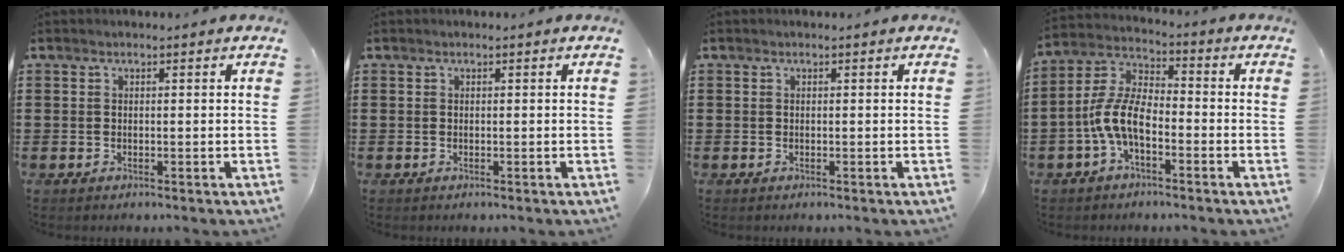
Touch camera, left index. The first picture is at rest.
{"total": 0.0}
{"total": 0.0}
{"total": 8.1, "force": [-3.7, 3.4, 6.3], "torque": [-0.158, -0.007, -0.079]}